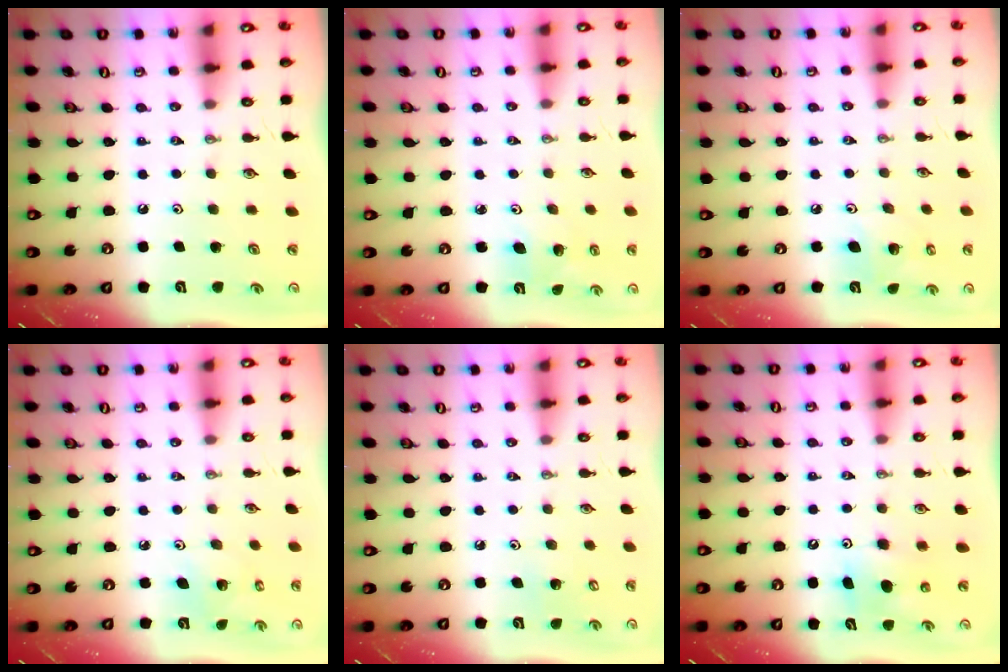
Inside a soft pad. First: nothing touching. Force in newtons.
{"total": 5.4, "press": 5.2, "slide": 1.4}
{"total": 7.4, "press": 7.0, "slide": 2.4}
{"total": 2.9, "press": 2.9, "slide": 0.2}
{"total": 2.9, "press": 2.9, "slide": 0.3}
{"total": 7.0, "press": 6.8, "slide": 1.7}